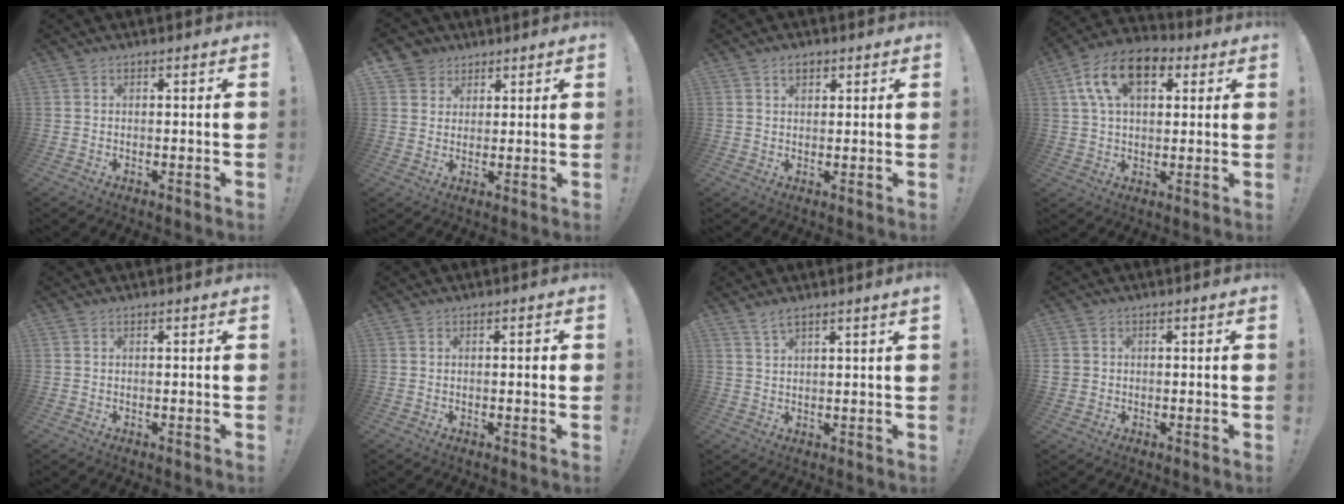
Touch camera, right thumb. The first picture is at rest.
{"total": 5.1, "force": [3.0, 4.1, 0.3], "torque": [-0.007, -0.018, 0.059]}
{"total": 3.1, "force": [1.6, 1.9, 1.8], "torque": [-0.023, 0.001, 0.026]}
{"total": 15.5, "force": [6.3, 9.4, 10.6], "torque": [-0.190, -0.007, 0.116]}
{"total": 0.0}
{"total": 1.5, "force": [-0.2, 0.4, 1.4], "torque": [-0.020, 0.004, -0.009]}
{"total": 3.0, "force": [2.3, -0.3, 1.9], "torque": [-0.039, -0.009, 0.040]}
{"total": 2.3, "force": [0.3, 2.3, 0.5], "torque": [-0.004, 0.005, 0.007]}